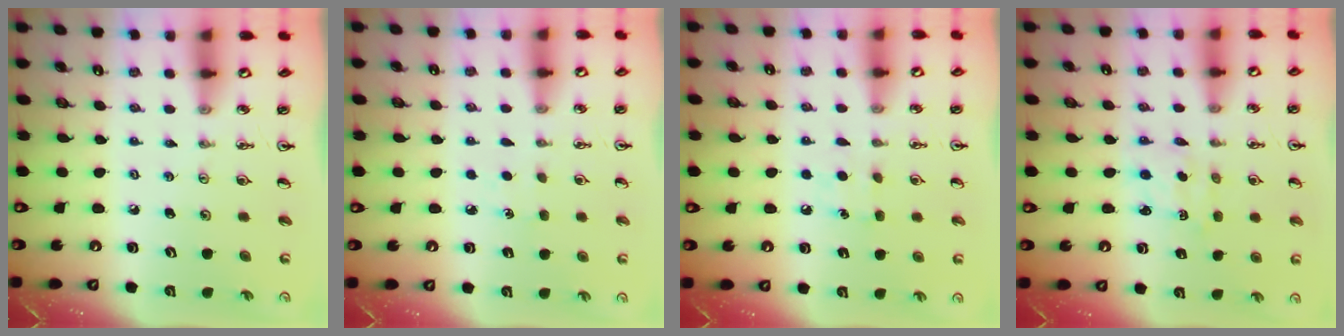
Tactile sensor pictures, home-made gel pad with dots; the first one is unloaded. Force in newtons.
{"total": 2.9, "press": 2.8, "slide": 0.4}
{"total": 7.2, "press": 7.1, "slide": 0.8}
{"total": 2.3, "press": 2.3, "slide": 0.5}